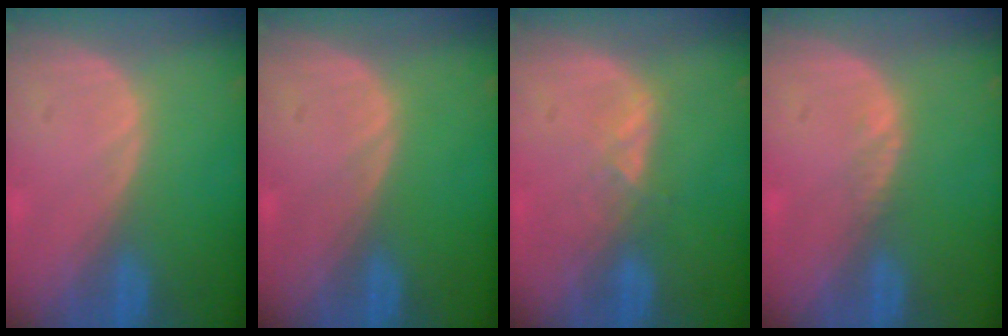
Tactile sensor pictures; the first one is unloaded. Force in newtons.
{"total": 0.0}
{"total": 2.0, "press": 2.0, "slide": 0.3}
{"total": 0.8, "press": 0.7, "slide": 0.5}